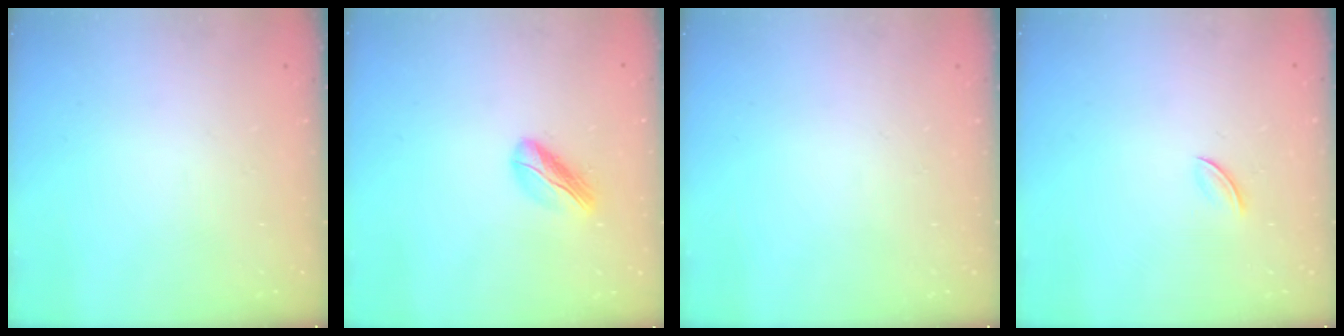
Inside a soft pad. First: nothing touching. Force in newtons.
{"total": 5.9, "press": 5.7, "slide": 1.3}
{"total": 0.0}
{"total": 2.8, "press": 2.7, "slide": 0.8}